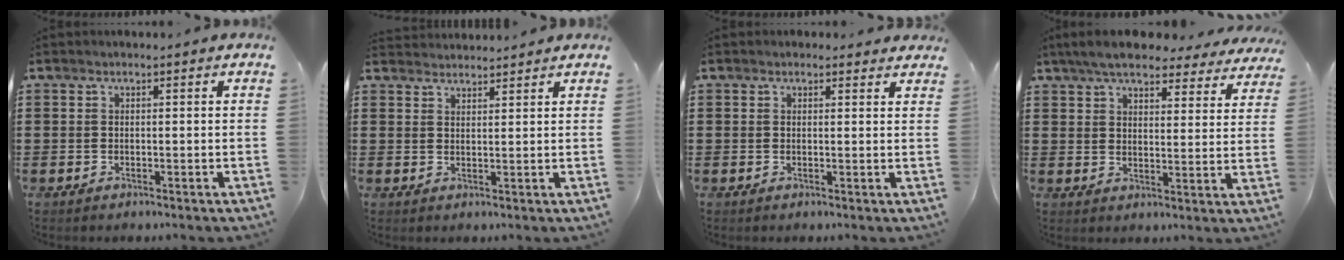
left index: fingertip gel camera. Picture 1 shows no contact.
{"total": 2.1, "force": [2.1, 0.2, -0.3], "torque": [-0.001, -0.004, 0.041]}
{"total": 1.2, "force": [1.0, 0.6, 0.3], "torque": [-0.007, 0.004, 0.019]}
{"total": 6.5, "force": [5.9, 1.2, 2.5], "torque": [-0.063, -0.020, 0.104]}